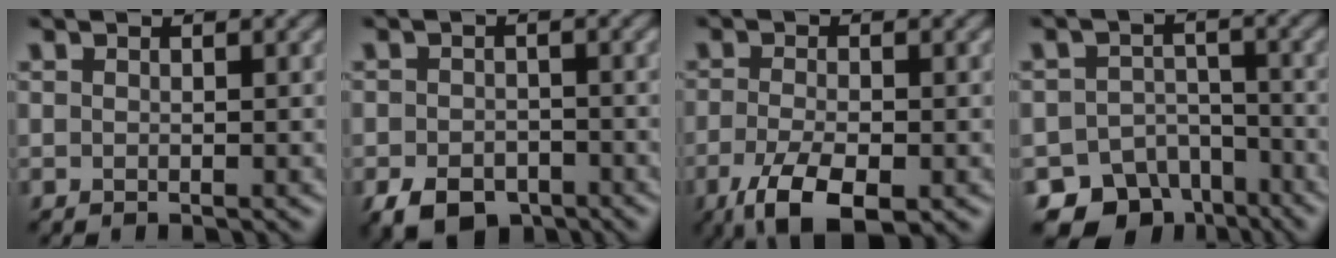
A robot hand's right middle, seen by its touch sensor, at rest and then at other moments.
{"total": 4.5, "force": [-2.9, 2.8, 2.0], "torque": [-0.034, -0.007, -0.052]}
{"total": 6.2, "force": [-3.5, 2.4, 4.5], "torque": [-0.099, -0.015, -0.064]}
{"total": 7.5, "force": [-5.9, 4.5, 1.2], "torque": [0.002, -0.012, -0.084]}